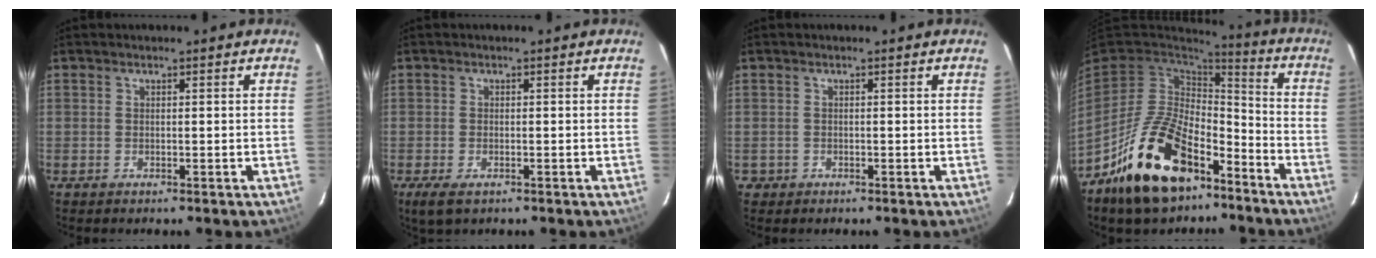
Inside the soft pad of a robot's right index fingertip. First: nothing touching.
{"total": 3.3, "force": [-1.7, 1.8, 2.2], "torque": [-0.046, -0.011, -0.029]}
{"total": 1.4, "force": [-0.5, 1.3, 0.0], "torque": [-0.004, 0.003, -0.004]}
{"total": 20.6, "force": [-12.2, 10.9, 12.5], "torque": [-0.252, 0.008, -0.197]}